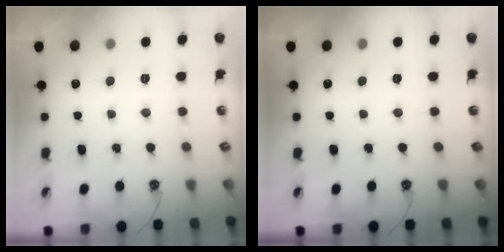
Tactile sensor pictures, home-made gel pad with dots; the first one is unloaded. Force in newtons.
{"total": 0.0}